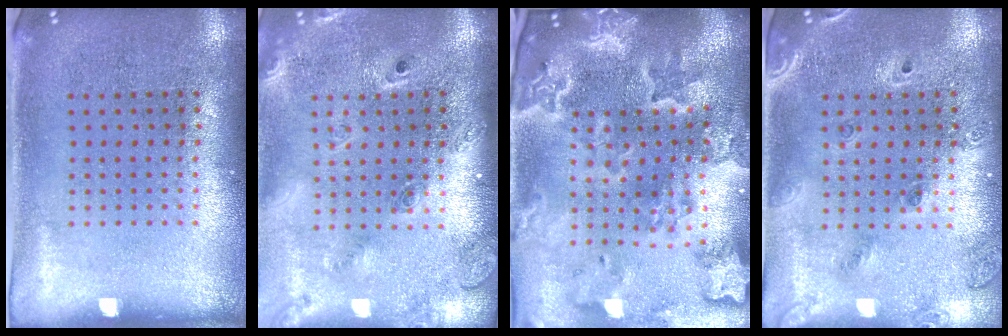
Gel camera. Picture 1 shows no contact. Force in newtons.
{"total": 2.4, "press": 1.7, "slide": 1.7}
{"total": 4.7, "press": 3.8, "slide": 2.8}
{"total": 1.6, "press": 1.4, "slide": 0.9}